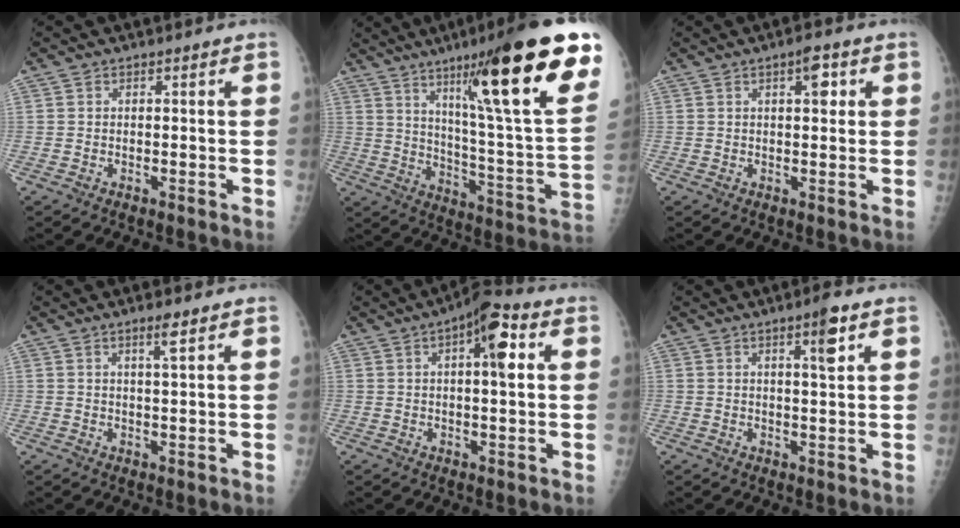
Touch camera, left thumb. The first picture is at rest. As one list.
[{"total": 28.9, "force": [15.6, 3.9, 24.0], "torque": [-0.319, -0.050, 0.242]}, {"total": 3.6, "force": [1.4, 1.6, 2.9], "torque": [-0.033, -0.002, 0.017]}, {"total": 2.5, "force": [1.6, 0.1, 2.0], "torque": [-0.037, -0.012, 0.027]}, {"total": 8.9, "force": [2.7, 3.1, 7.9], "torque": [-0.101, 0.013, 0.031]}, {"total": 4.4, "force": [2.3, 0.5, 3.7], "torque": [-0.050, -0.010, 0.034]}]